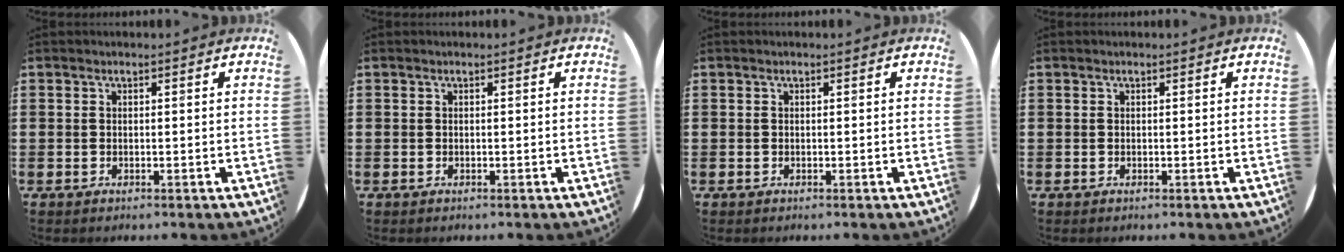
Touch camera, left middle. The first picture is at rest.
{"total": 0.0}
{"total": 0.0}
{"total": 0.0}